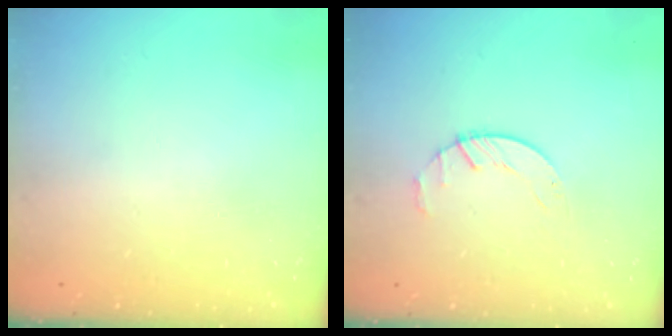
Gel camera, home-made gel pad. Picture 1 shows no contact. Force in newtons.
{"total": 2.1, "press": 2.1, "slide": 0.3}